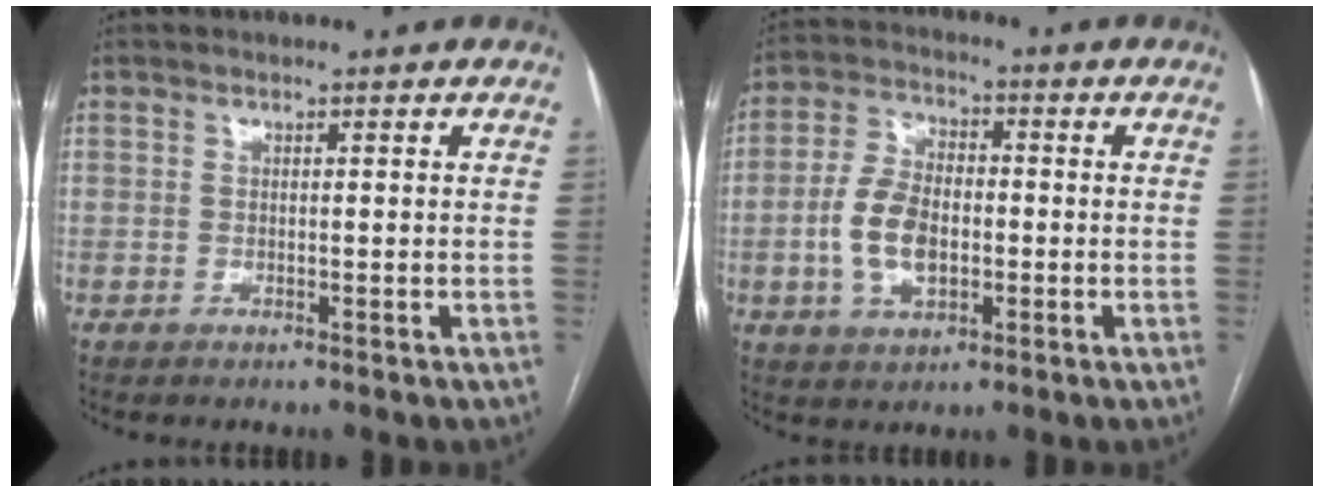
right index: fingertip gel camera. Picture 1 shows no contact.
{"total": 9.0, "force": [-1.6, 5.2, 7.2], "torque": [-0.156, 0.013, -0.027]}